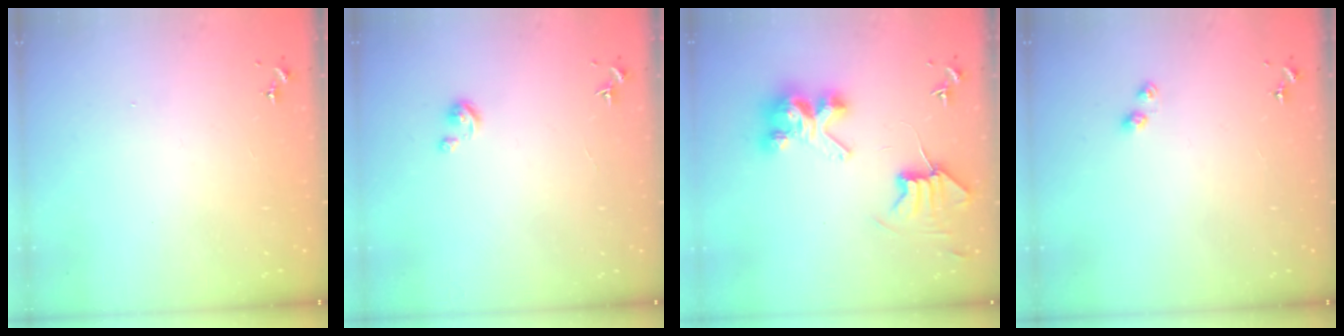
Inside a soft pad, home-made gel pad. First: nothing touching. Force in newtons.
{"total": 2.7, "press": 2.6, "slide": 0.3}
{"total": 9.5, "press": 9.5, "slide": 0.6}
{"total": 3.5, "press": 3.4, "slide": 0.5}